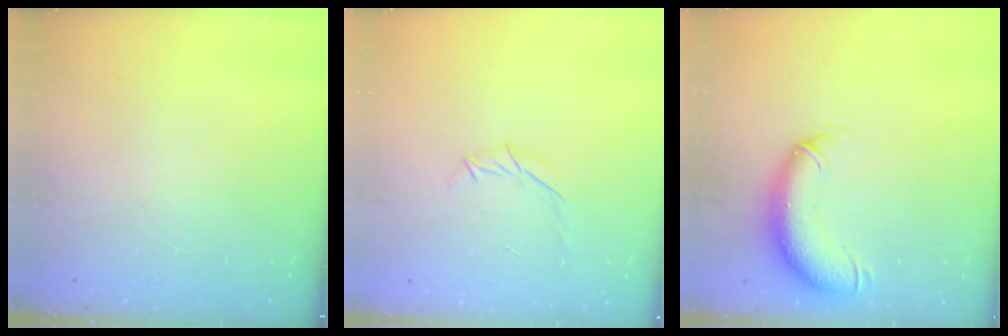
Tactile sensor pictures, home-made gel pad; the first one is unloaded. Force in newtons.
{"total": 6.0, "press": 5.9, "slide": 1.0}
{"total": 12.5, "press": 12.2, "slide": 3.0}